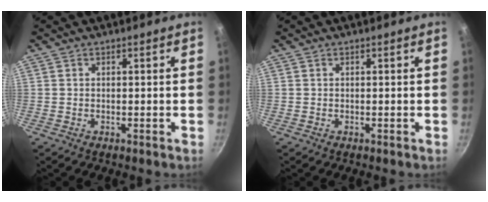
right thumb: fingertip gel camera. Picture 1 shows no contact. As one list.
[{"total": 0.0}]